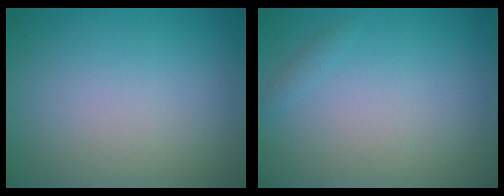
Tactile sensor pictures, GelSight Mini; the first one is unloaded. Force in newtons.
{"total": 0.6, "press": 0.6, "slide": 0.0}